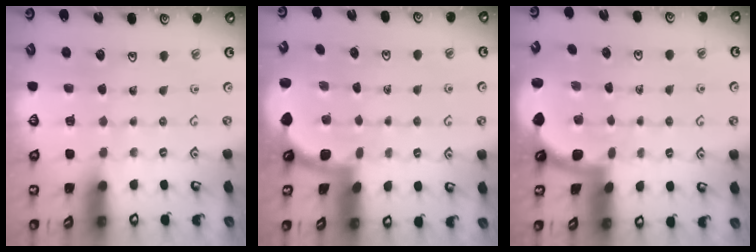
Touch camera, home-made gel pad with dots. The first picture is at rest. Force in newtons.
{"total": 1.7, "press": 1.6, "slide": 0.1}
{"total": 1.7, "press": 1.6, "slide": 0.1}